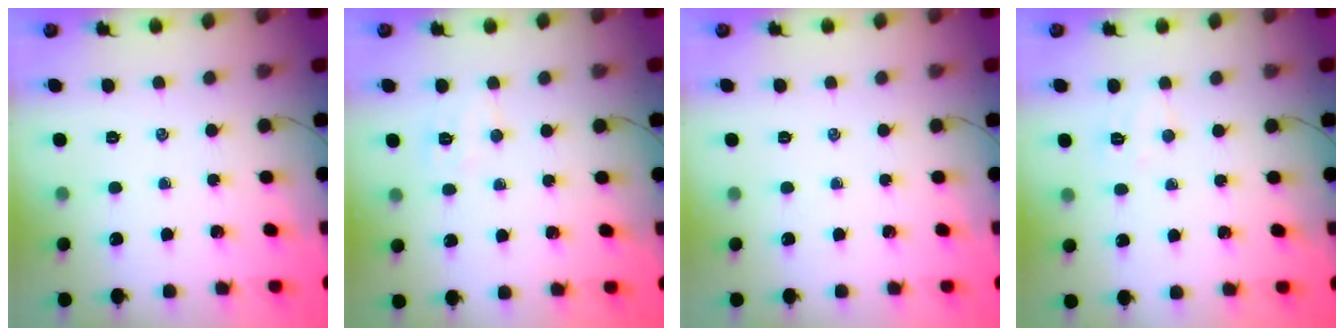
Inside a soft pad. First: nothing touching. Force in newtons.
{"total": 5.5, "press": 5.4, "slide": 0.8}
{"total": 0.0}
{"total": 5.2, "press": 5.0, "slide": 1.1}